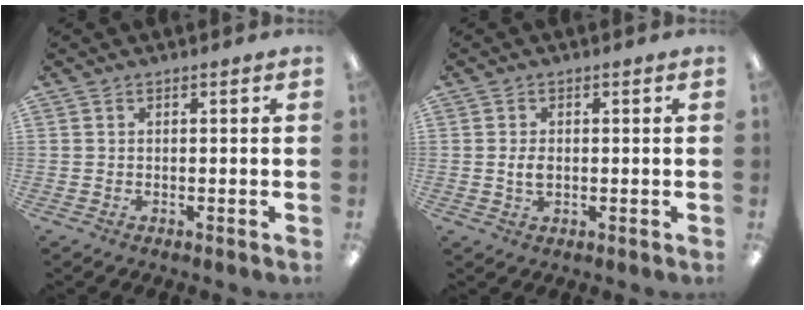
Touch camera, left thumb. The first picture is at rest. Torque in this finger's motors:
{"motor_torque": [-0.01, 0.03, 0.10, -0.18, 0.00]}